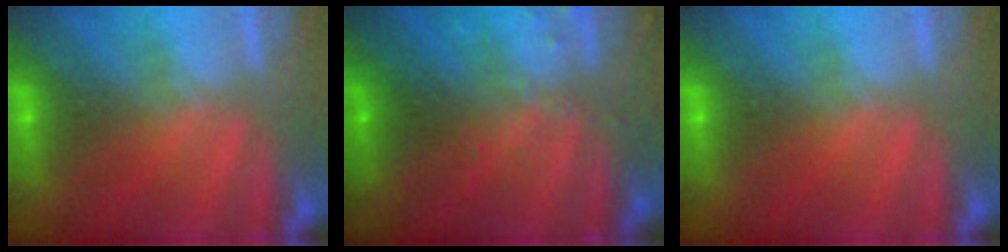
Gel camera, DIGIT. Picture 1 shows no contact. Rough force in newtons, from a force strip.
{"total": 3.1}
{"total": 0.0}